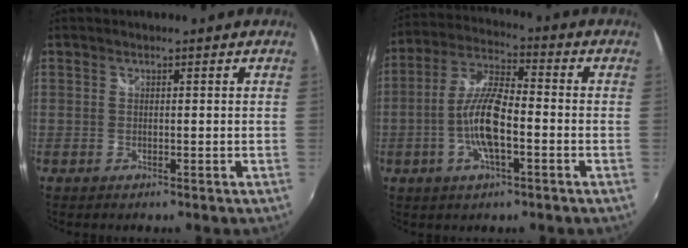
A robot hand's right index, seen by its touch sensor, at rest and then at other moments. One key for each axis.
{"total": 10.8, "fx": -3.0, "fy": 3.2, "fz": 9.9, "tx": -0.205, "ty": 0.005, "tz": -0.059}